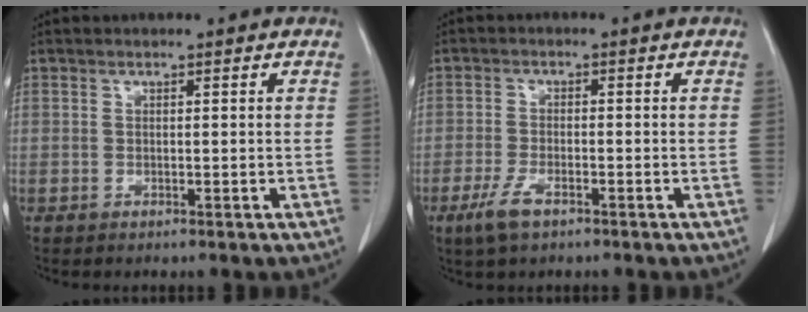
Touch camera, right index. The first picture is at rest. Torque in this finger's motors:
{"motor_torque": [0.36, -0.21, -0.09, 0.00]}